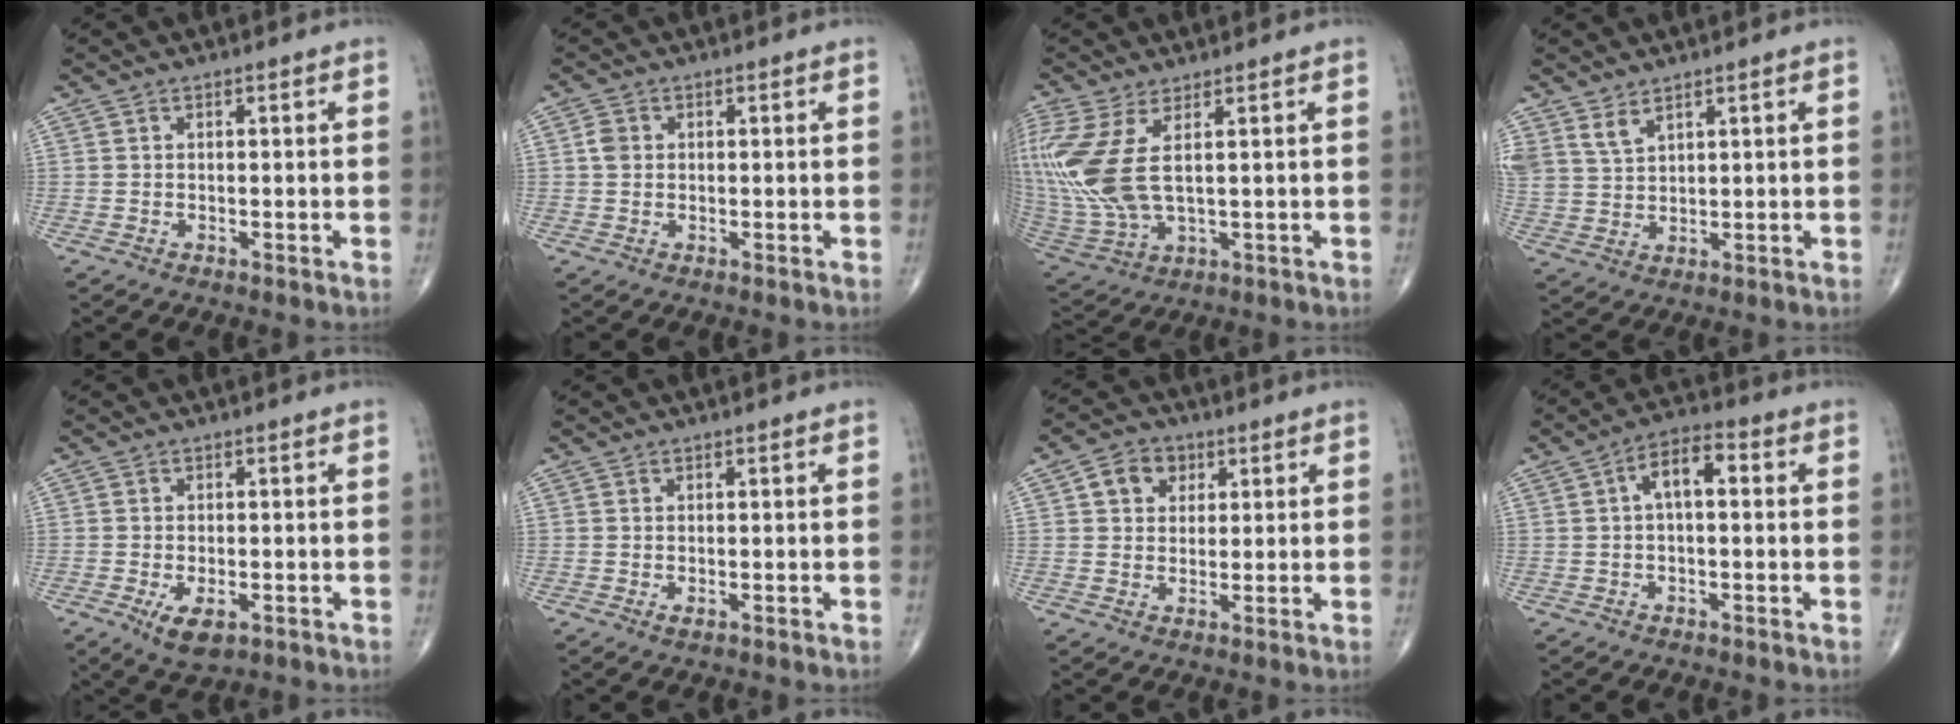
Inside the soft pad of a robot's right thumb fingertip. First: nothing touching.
{"total": 2.1, "force": [0.3, 1.8, 1.1], "torque": [-0.017, 0.004, 0.003]}
{"total": 15.3, "force": [3.3, 6.3, 13.5], "torque": [-0.343, -0.016, 0.080]}
{"total": 4.1, "force": [3.2, 1.8, 1.9], "torque": [-0.032, -0.018, 0.071]}
{"total": 5.2, "force": [-2.0, 2.6, 4.0], "torque": [-0.066, -0.006, -0.028]}
{"total": 0.9, "force": [-0.2, 0.6, 0.7], "torque": [-0.011, -0.002, -0.003]}
{"total": 5.7, "force": [2.0, 4.7, 2.7], "torque": [-0.017, 0.001, 0.030]}
{"total": 6.7, "force": [0.9, 3.2, 5.8], "torque": [-0.092, 0.026, 0.008]}